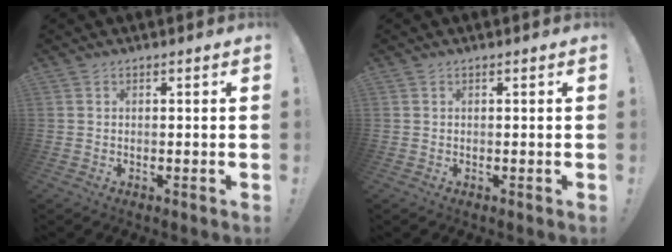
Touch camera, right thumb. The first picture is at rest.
{"total": 0.0}